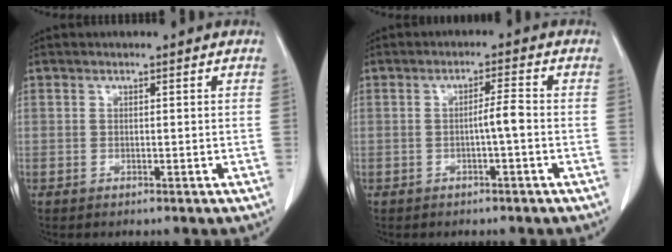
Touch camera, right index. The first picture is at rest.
{"total": 2.7, "force": [-0.6, -0.1, 2.6], "torque": [-0.041, 0.002, -0.012]}